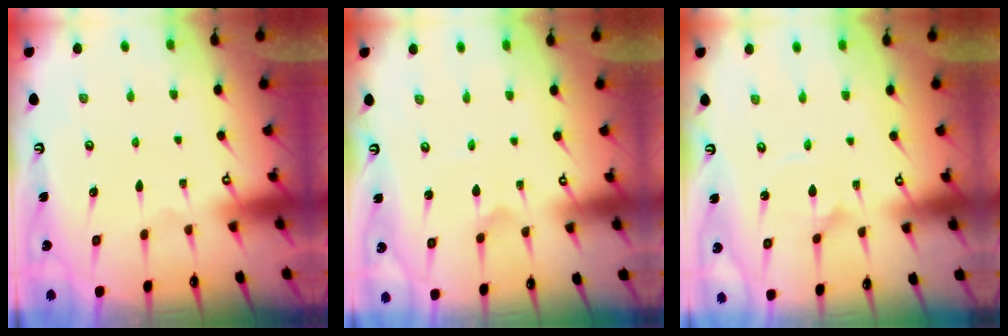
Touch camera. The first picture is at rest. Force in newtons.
{"total": 0.8, "press": 0.8, "slide": 0.1}
{"total": 1.7, "press": 1.7, "slide": 0.1}